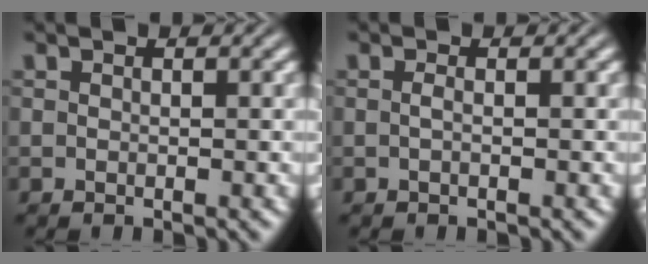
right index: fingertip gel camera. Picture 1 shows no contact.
{"total": 1.0, "force": [-0.5, -0.9, 0.3], "torque": [-0.007, -0.006, -0.004]}